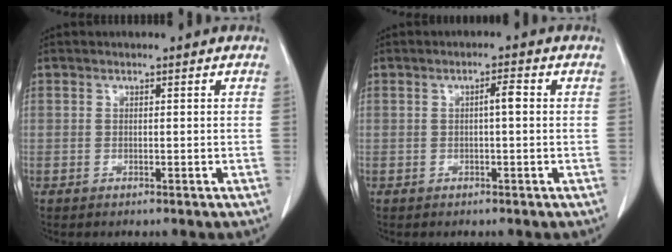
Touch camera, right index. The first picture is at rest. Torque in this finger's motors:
{"motor_torque": [0.22, -0.03, 0.08, 0.01]}